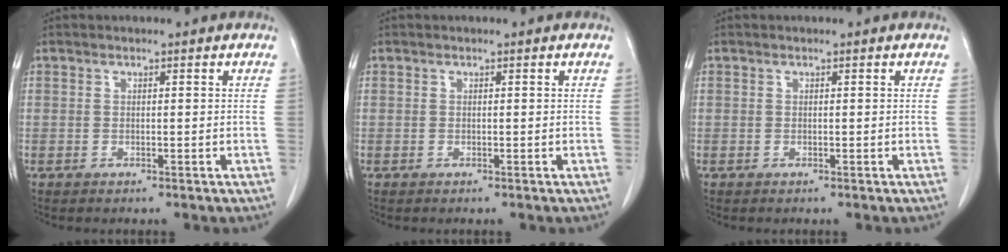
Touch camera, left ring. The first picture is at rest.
{"total": 0.0}
{"total": 0.0}